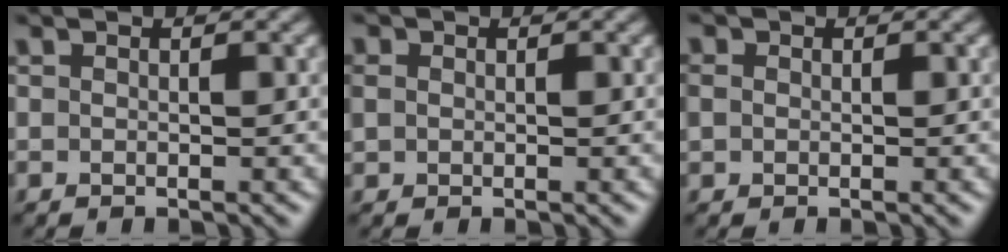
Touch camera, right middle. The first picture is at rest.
{"total": 2.4, "force": [0.5, 2.0, 1.2], "torque": [-0.042, 0.004, 0.009]}
{"total": 2.1, "force": [0.3, 1.8, 1.1], "torque": [-0.035, 0.003, 0.004]}